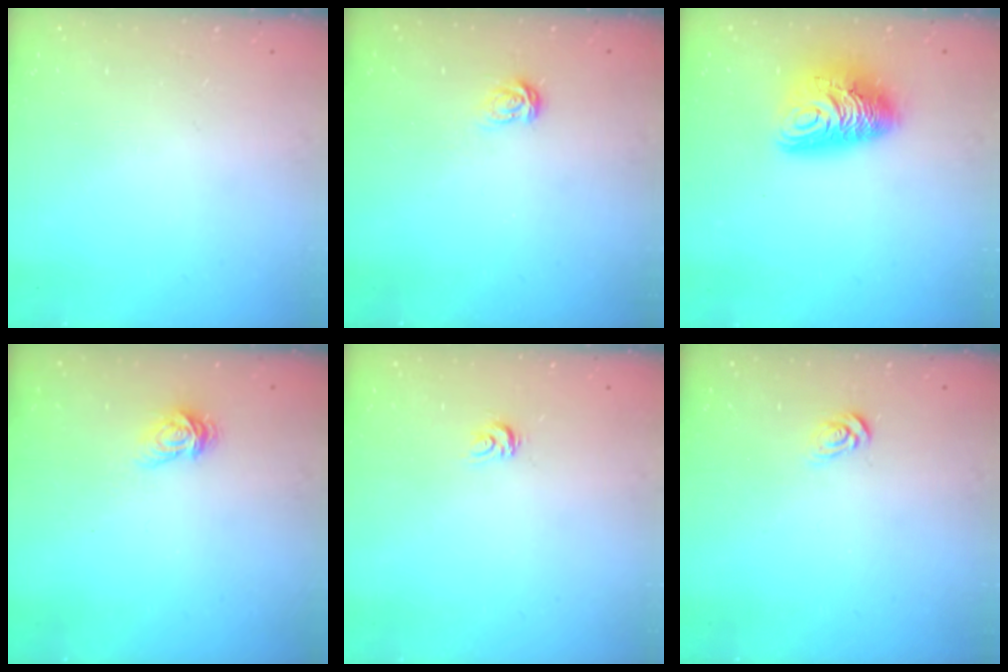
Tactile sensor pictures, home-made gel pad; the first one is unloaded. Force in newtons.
{"total": 3.7, "press": 3.7, "slide": 0.5}
{"total": 11.8, "press": 11.7, "slide": 1.2}
{"total": 3.8, "press": 3.8, "slide": 0.4}
{"total": 3.3, "press": 3.3, "slide": 0.2}
{"total": 3.8, "press": 3.8, "slide": 0.4}